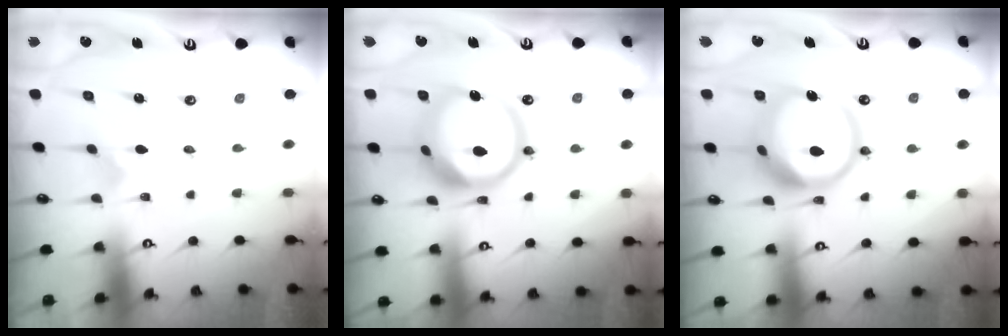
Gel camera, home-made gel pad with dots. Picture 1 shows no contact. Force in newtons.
{"total": 16.5, "press": 16.4, "slide": 2.1}
{"total": 16.2, "press": 16.2, "slide": 1.7}